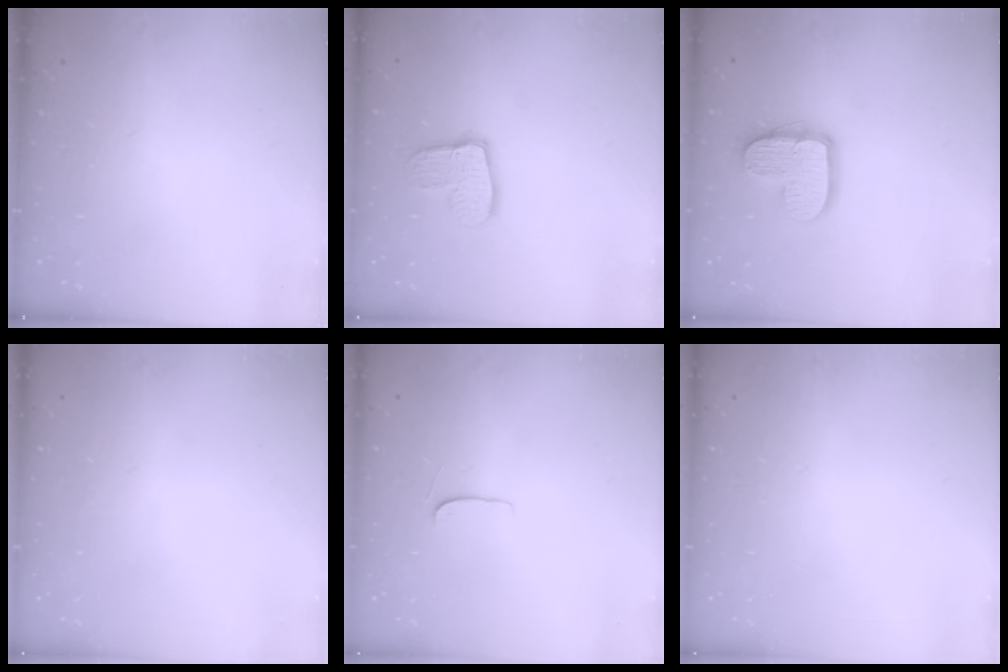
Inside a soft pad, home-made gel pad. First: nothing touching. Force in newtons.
{"total": 11.4, "press": 11.4, "slide": 1.0}
{"total": 12.6, "press": 12.6, "slide": 0.9}
{"total": 0.0}
{"total": 4.3, "press": 4.3, "slide": 0.5}
{"total": 0.0}